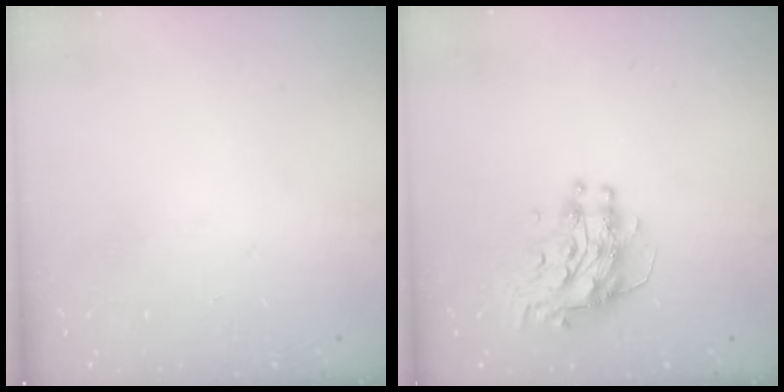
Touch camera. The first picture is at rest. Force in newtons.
{"total": 10.4, "press": 10.4, "slide": 1.0}